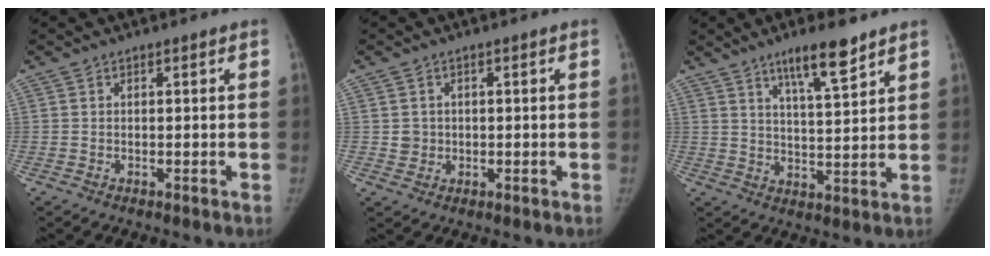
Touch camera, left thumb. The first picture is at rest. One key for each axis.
{"total": 2.3, "fx": 0.1, "fy": 2.2, "fz": 0.5, "tx": 0.009, "ty": 0.003, "tz": 0.005}
{"total": 9.1, "fx": 6.2, "fy": 1.5, "fz": 6.5, "tx": -0.096, "ty": -0.037, "tz": 0.107}